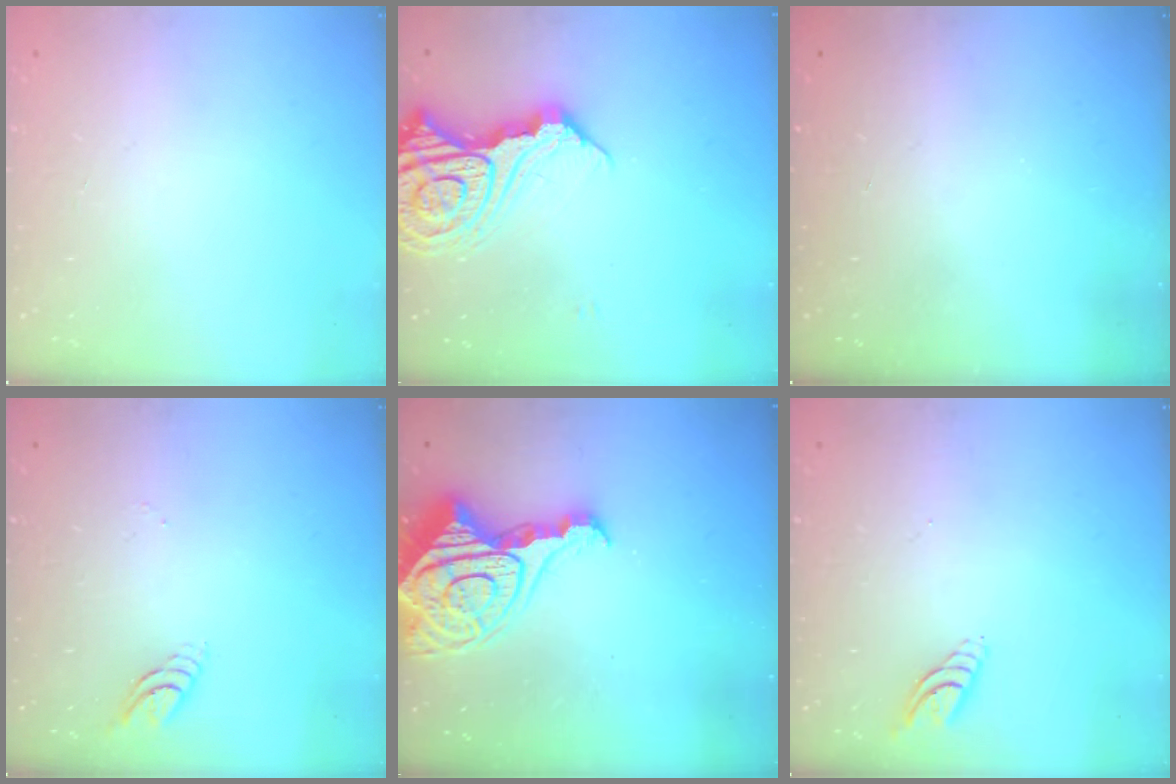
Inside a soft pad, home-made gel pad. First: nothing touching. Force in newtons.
{"total": 19.5, "press": 19.3, "slide": 2.3}
{"total": 0.0}
{"total": 4.1, "press": 4.1, "slide": 0.1}
{"total": 20.3, "press": 20.2, "slide": 1.9}
{"total": 7.0, "press": 7.0, "slide": 0.7}